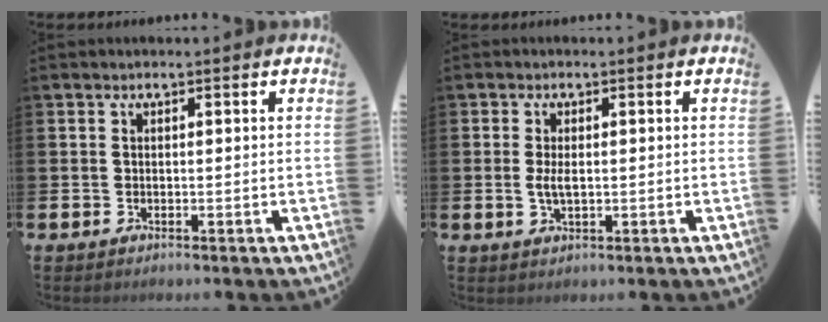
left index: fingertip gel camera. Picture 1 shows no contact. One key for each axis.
{"total": 2.3, "fx": 0.1, "fy": 0.9, "fz": 2.1, "tx": -0.036, "ty": 0.001, "tz": 0.000}